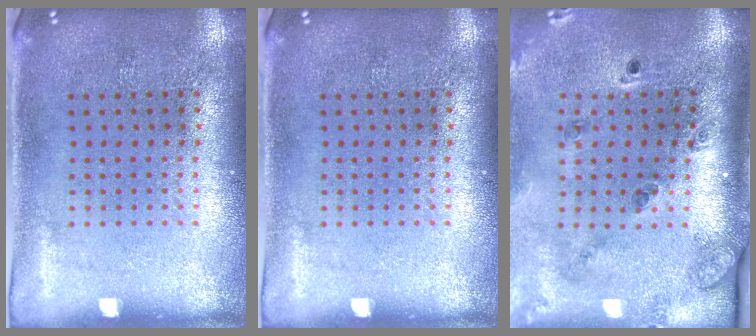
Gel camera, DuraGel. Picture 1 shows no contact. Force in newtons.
{"total": 0.0}
{"total": 1.8, "press": 1.6, "slide": 0.8}